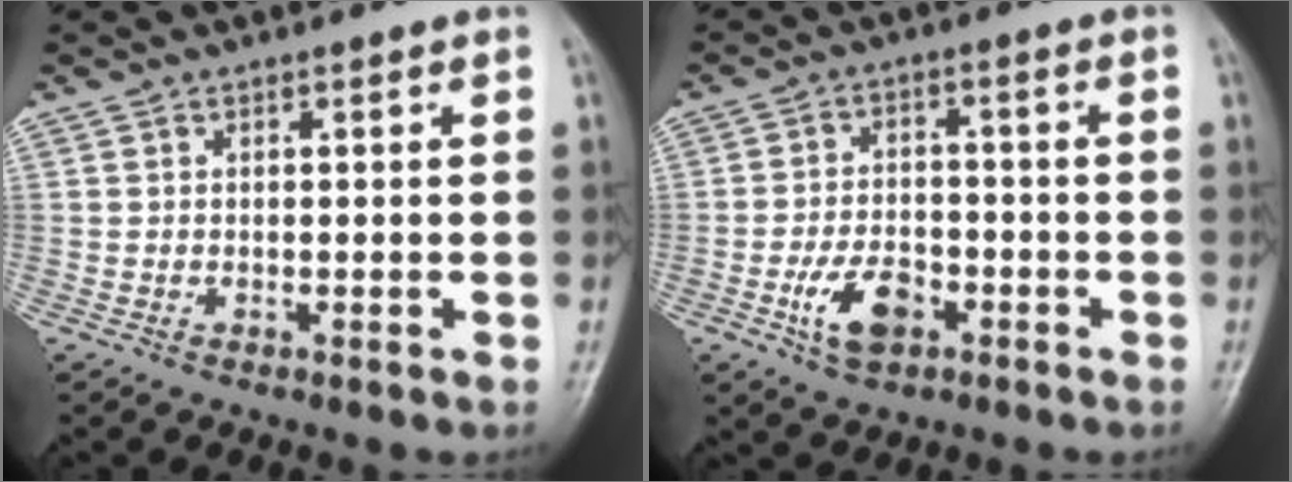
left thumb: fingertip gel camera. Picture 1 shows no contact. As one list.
[{"total": 7.6, "force": [-3.5, 4.5, 5.0], "torque": [-0.080, 0.020, -0.062]}]